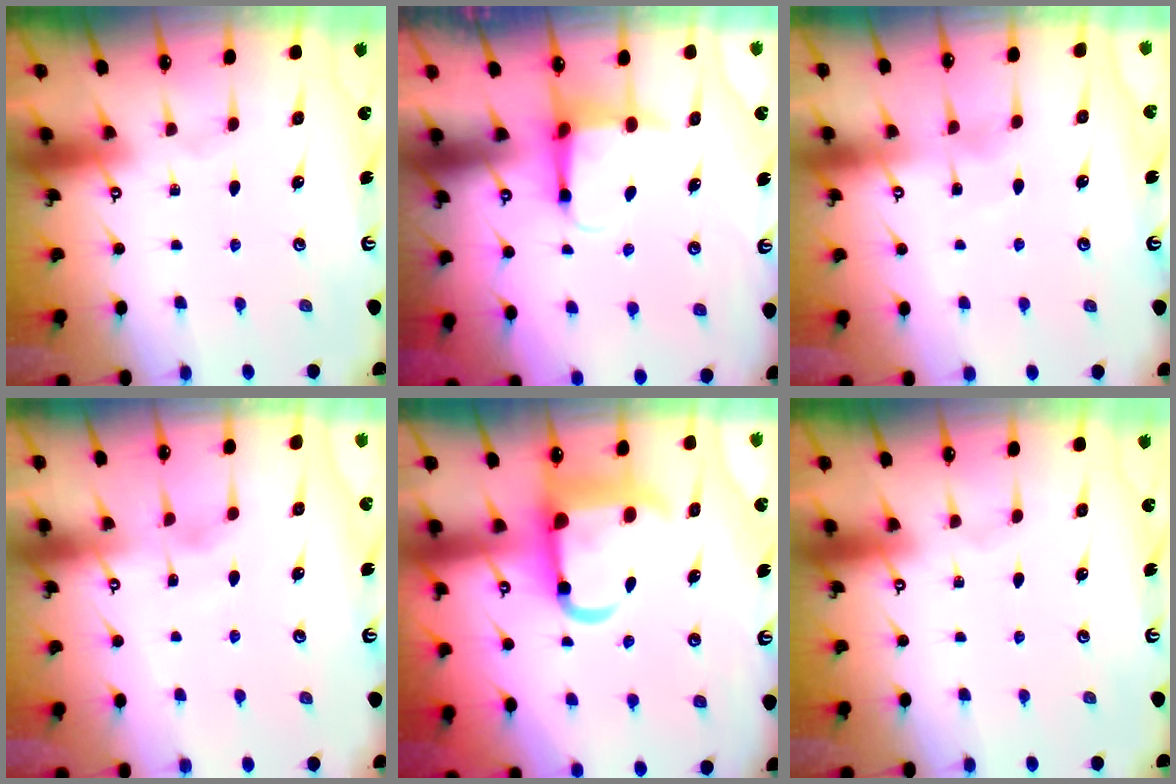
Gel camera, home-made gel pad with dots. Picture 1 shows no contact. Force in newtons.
{"total": 4.0, "press": 3.9, "slide": 0.4}
{"total": 4.7, "press": 4.7, "slide": 0.6}
{"total": 2.3, "press": 2.3, "slide": 0.3}
{"total": 13.6, "press": 13.5, "slide": 1.6}
{"total": 0.0}